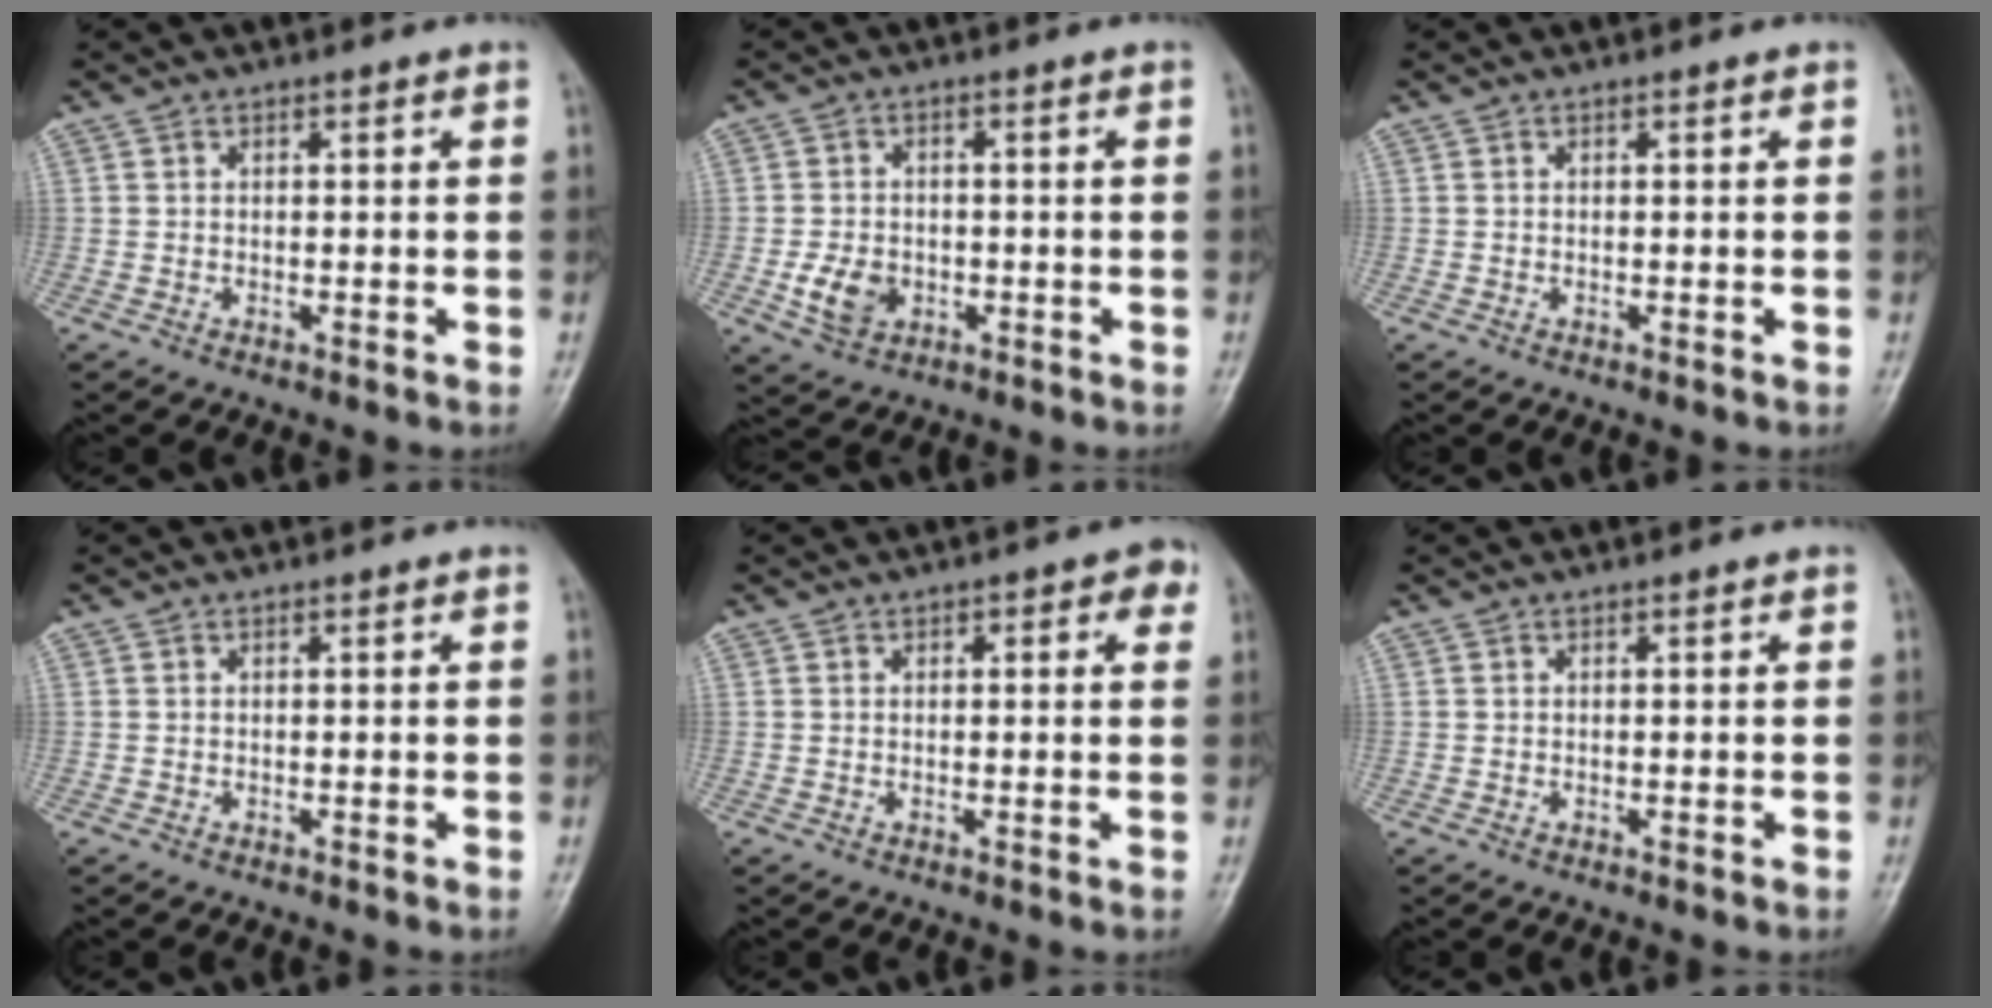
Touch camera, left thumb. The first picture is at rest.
{"total": 6.1, "force": [-1.4, 4.9, 3.3], "torque": [-0.046, 0.004, -0.018]}
{"total": 0.0}
{"total": 0.0}
{"total": 4.3, "force": [1.6, 1.9, 3.5], "torque": [-0.028, 0.003, 0.013]}
{"total": 0.0}